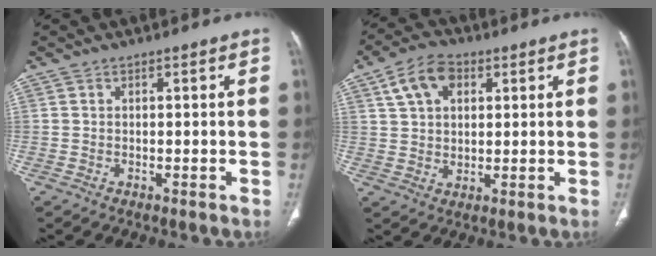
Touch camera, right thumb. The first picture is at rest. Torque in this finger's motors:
{"motor_torque": [-0.85, 0.57, -0.19, -0.11, 0.16]}